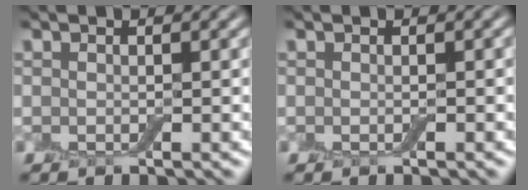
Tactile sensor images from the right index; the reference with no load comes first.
{"total": 0.0}